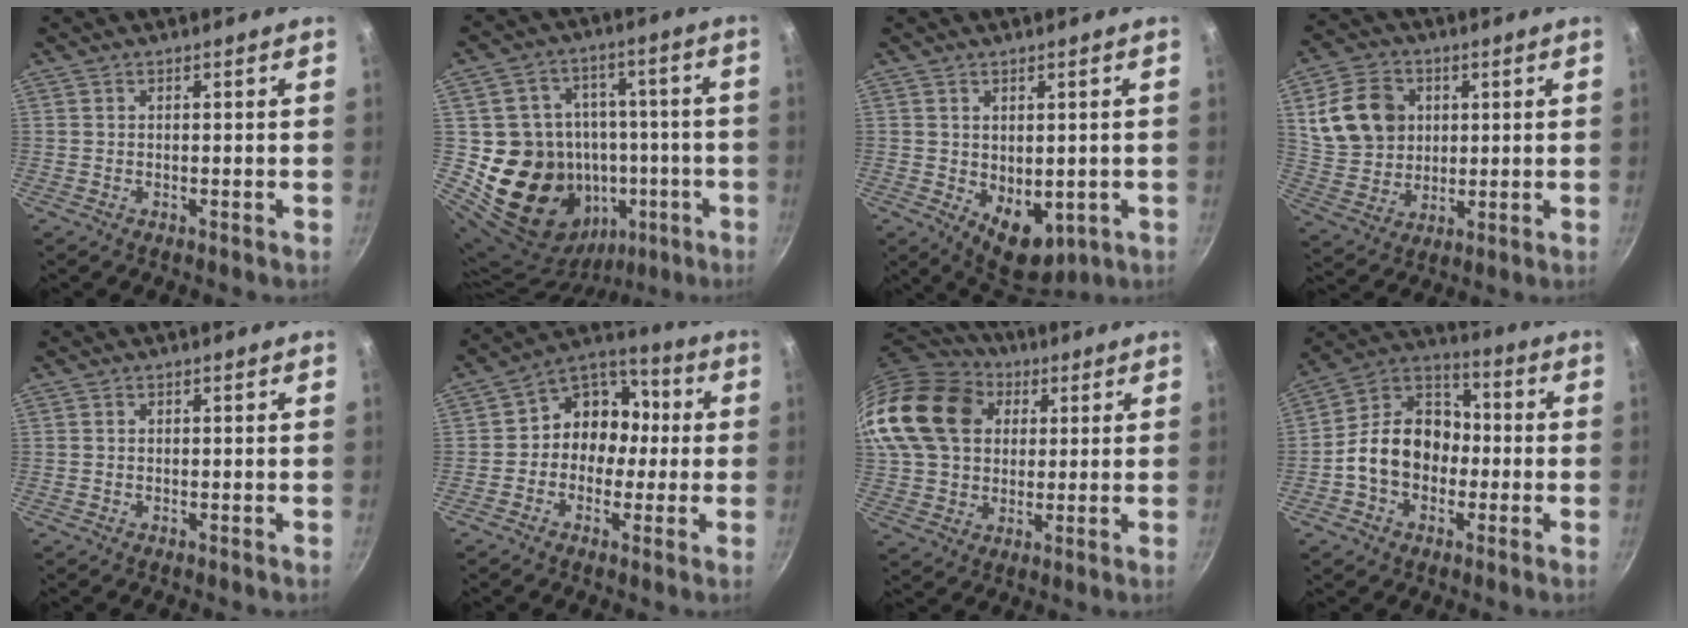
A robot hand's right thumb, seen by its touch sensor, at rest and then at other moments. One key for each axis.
{"total": 21.7, "fx": -3.7, "fy": 19.0, "fz": 9.8, "tx": -0.126, "ty": 0.050, "tz": -0.036}
{"total": 8.1, "fx": -1.0, "fy": 5.6, "fz": 5.9, "tx": -0.056, "ty": -0.013, "tz": 0.005}
{"total": 13.4, "fx": 3.5, "fy": 10.8, "fz": 7.1, "tx": -0.113, "ty": -0.004, "tz": 0.074}
{"total": 0.0}
{"total": 11.4, "fx": -0.4, "fy": 9.7, "fz": 6.0, "tx": -0.034, "ty": 0.040, "tz": -0.028}
{"total": 22.1, "fx": 6.2, "fy": 16.9, "fz": 12.9, "tx": -0.245, "ty": 0.022, "tz": 0.110}
{"total": 14.6, "fx": -2.4, "fy": 11.4, "fz": 8.9, "tx": -0.108, "ty": 0.046, "tz": -0.060}